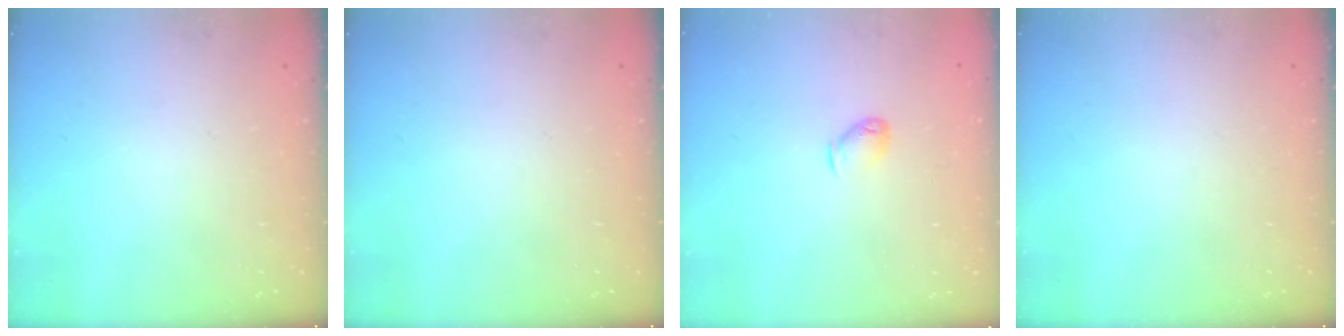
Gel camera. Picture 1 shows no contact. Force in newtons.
{"total": 0.0}
{"total": 3.9, "press": 3.8, "slide": 0.7}
{"total": 0.0}